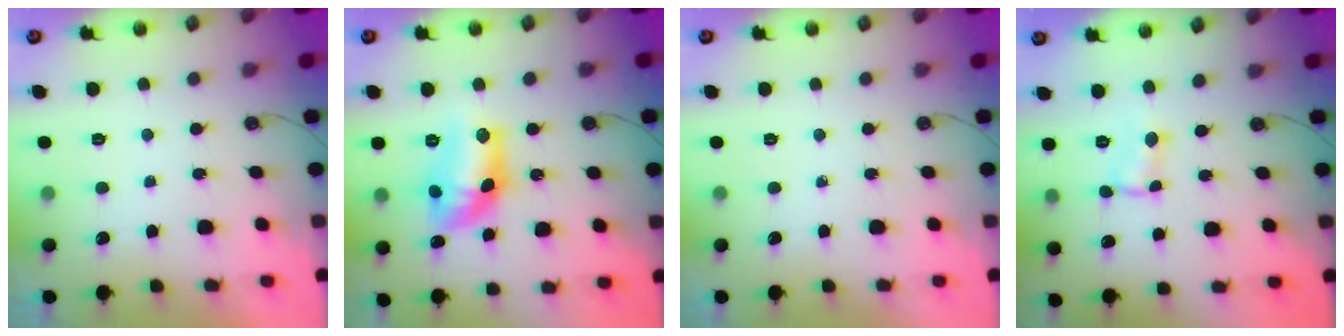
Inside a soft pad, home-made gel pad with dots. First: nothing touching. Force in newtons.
{"total": 13.7, "press": 13.7, "slide": 0.8}
{"total": 0.0}
{"total": 1.8, "press": 1.8, "slide": 0.2}